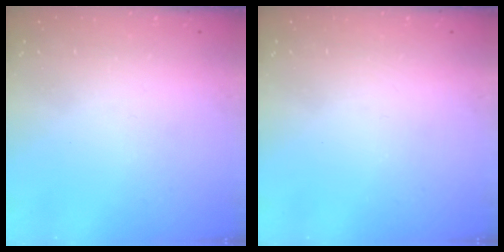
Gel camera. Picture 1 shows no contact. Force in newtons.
{"total": 0.0}